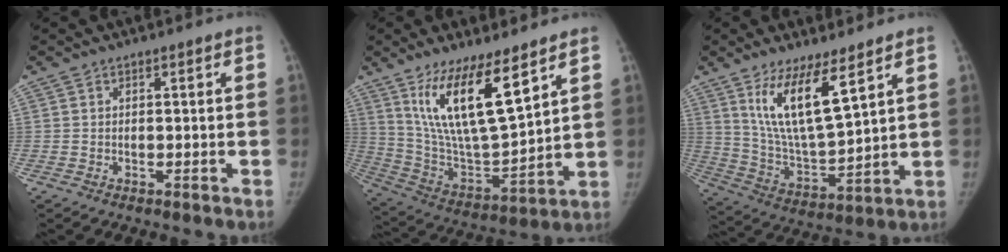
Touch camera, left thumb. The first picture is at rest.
{"total": 18.0, "force": [10.0, 5.0, 14.1], "torque": [-0.245, -0.060, 0.203]}
{"total": 13.7, "force": [7.5, 3.6, 10.8], "torque": [-0.190, -0.053, 0.157]}